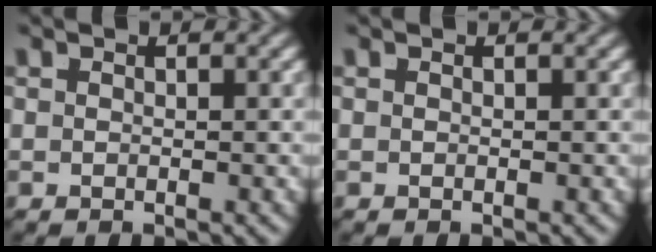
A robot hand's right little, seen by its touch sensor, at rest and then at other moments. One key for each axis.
{"total": 0.0}